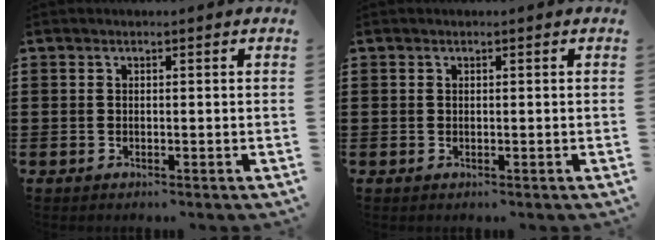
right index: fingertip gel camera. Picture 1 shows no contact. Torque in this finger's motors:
{"motor_torque": [0.25, 0.35, 0.03, -0.01]}